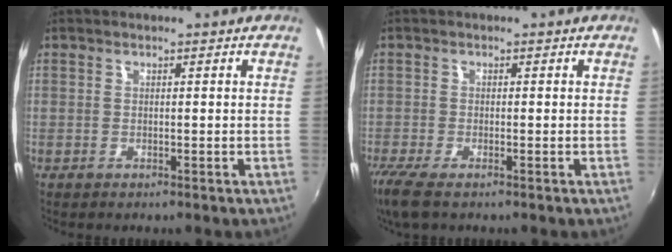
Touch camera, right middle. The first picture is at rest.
{"total": 5.1, "force": [-3.5, 1.0, 3.5], "torque": [-0.084, -0.021, -0.067]}